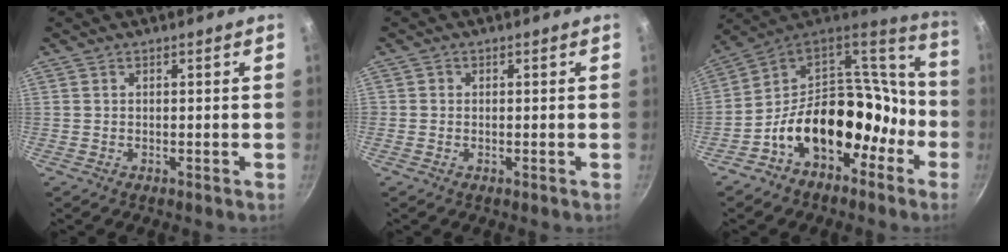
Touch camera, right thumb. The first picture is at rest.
{"total": 0.7, "force": [-0.1, 0.7, 0.1], "torque": [0.003, 0.003, -0.004]}
{"total": 20.2, "force": [-8.0, 14.2, 11.9], "torque": [-0.131, 0.099, -0.128]}